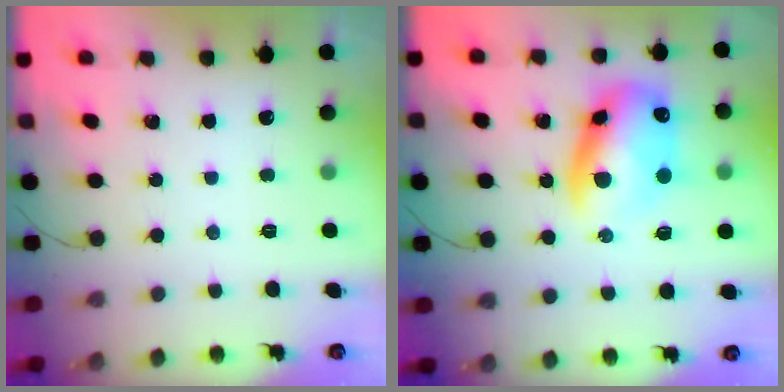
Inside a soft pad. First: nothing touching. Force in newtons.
{"total": 13.4, "press": 13.0, "slide": 3.2}